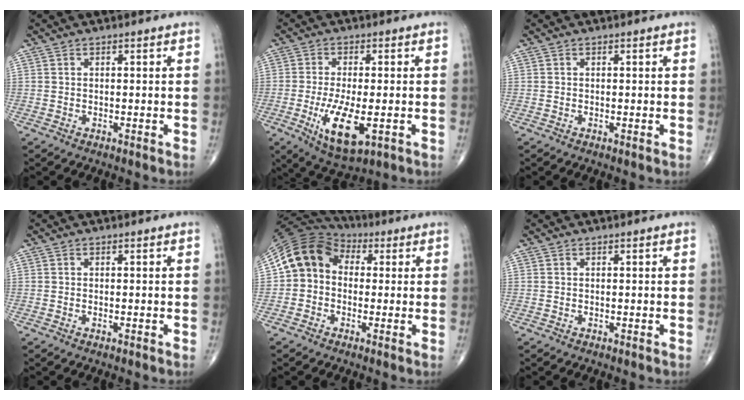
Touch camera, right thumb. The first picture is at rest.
{"total": 10.6, "force": [-3.1, 3.8, 9.4], "torque": [-0.170, -0.016, -0.046]}
{"total": 0.0}
{"total": 0.0}
{"total": 10.9, "force": [0.6, 9.0, 6.0], "torque": [-0.100, 0.034, -0.007]}
{"total": 0.0}